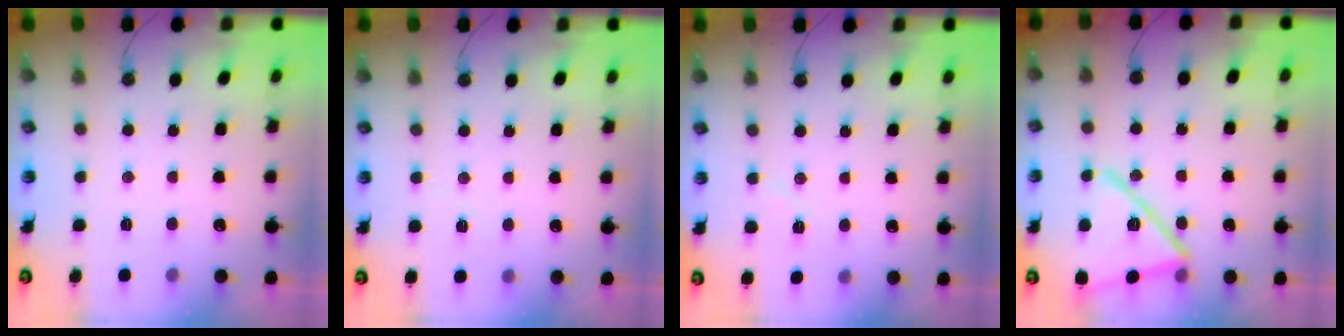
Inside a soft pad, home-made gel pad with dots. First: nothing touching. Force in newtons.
{"total": 2.9, "press": 1.6, "slide": 2.4}
{"total": 5.0, "press": 4.6, "slide": 2.0}
{"total": 18.9, "press": 18.9, "slide": 1.0}